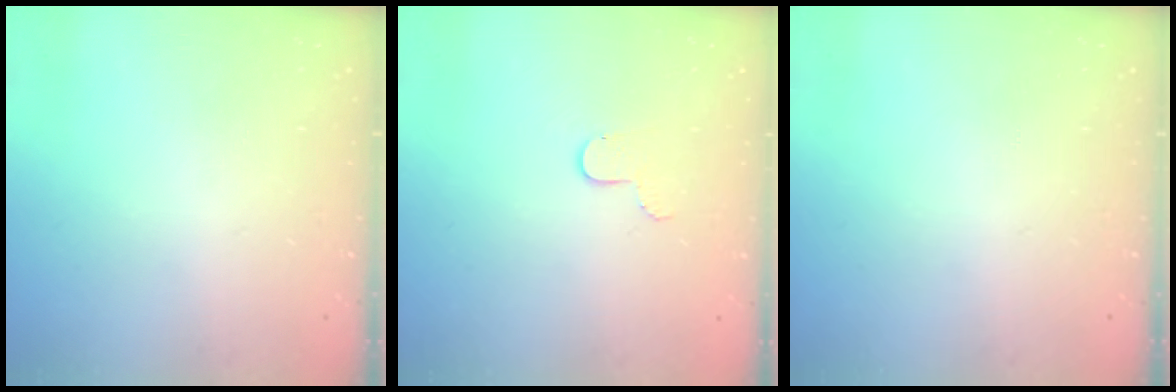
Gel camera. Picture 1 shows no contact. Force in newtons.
{"total": 4.3, "press": 4.3, "slide": 0.4}
{"total": 0.0}